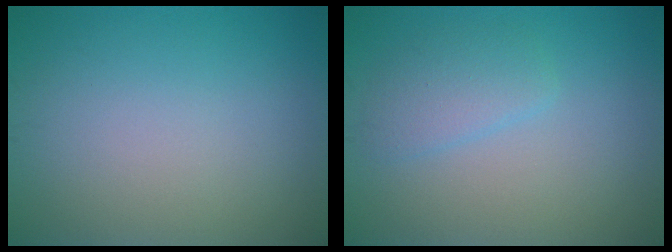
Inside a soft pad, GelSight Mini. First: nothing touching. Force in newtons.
{"total": 2.1, "press": 2.1, "slide": 0.2}